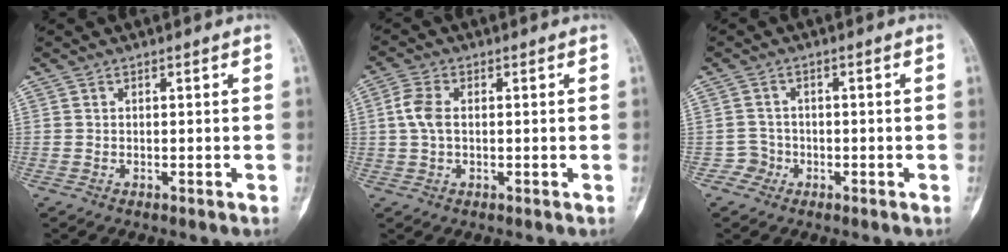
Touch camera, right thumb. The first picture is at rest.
{"total": 4.7, "force": [0.4, 2.7, 3.8], "torque": [-0.094, 0.010, 0.003]}
{"total": 2.4, "force": [-1.1, 2.1, -0.4], "torque": [0.022, 0.011, -0.028]}